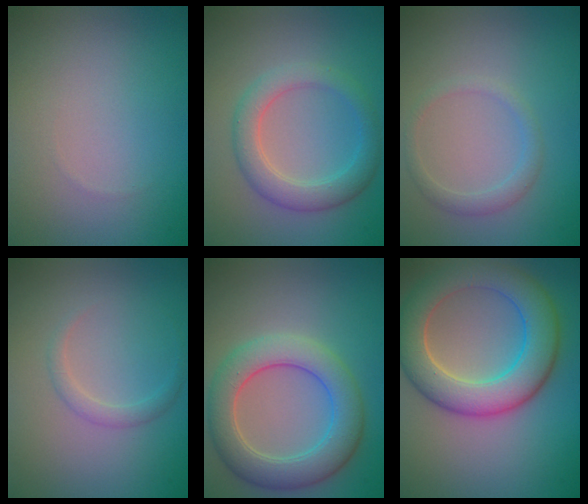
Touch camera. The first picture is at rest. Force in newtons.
{"total": 3.7, "press": 3.7, "slide": 0.0}
{"total": 1.5, "press": 1.5, "slide": 0.1}
{"total": 1.2, "press": 1.2, "slide": 0.1}
{"total": 5.9, "press": 5.9, "slide": 0.2}
{"total": 7.7, "press": 7.7, "slide": 0.4}